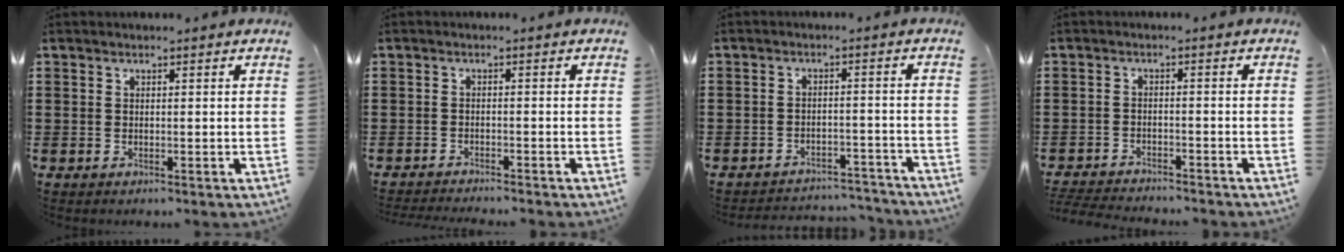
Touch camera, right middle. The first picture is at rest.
{"total": 1.7, "force": [-1.7, -0.1, 0.0], "torque": [-0.004, 0.002, -0.035]}
{"total": 3.7, "force": [-3.6, 0.4, -0.2], "torque": [-0.003, 0.002, -0.079]}
{"total": 3.3, "force": [-3.2, 0.2, 0.3], "torque": [-0.015, -0.003, -0.071]}